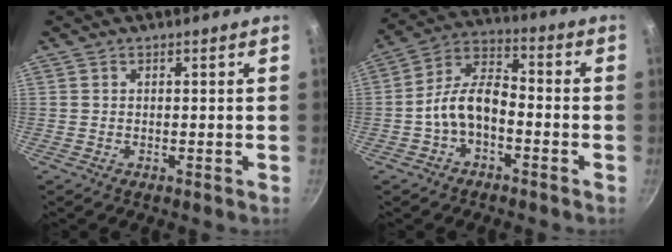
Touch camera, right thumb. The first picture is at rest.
{"total": 9.6, "force": [-3.1, 5.6, 7.1], "torque": [-0.120, 0.050, -0.067]}